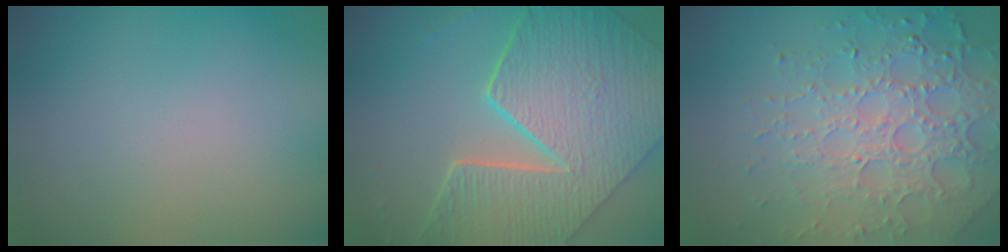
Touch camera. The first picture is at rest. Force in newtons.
{"total": 9.1, "press": 6.7, "slide": 6.2}
{"total": 6.7, "press": 4.9, "slide": 4.5}